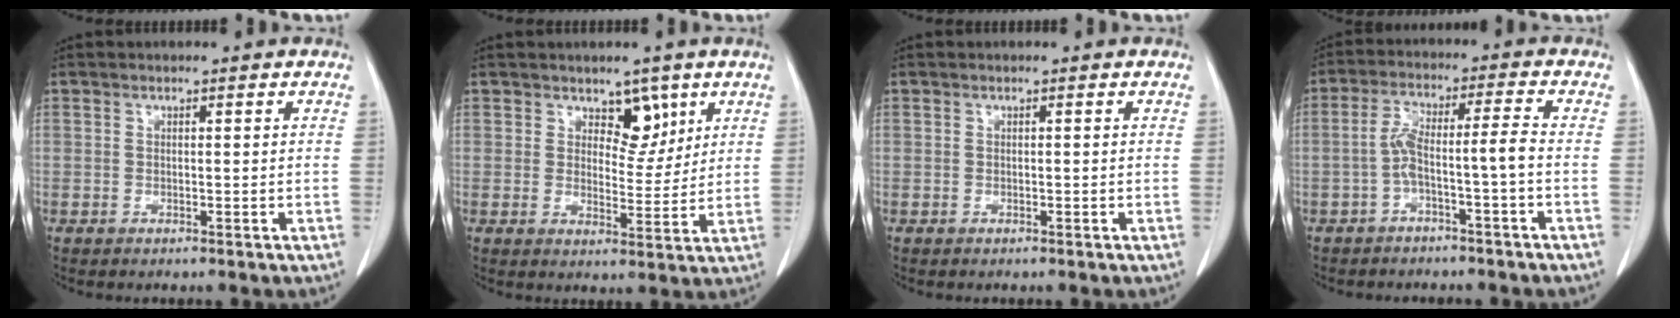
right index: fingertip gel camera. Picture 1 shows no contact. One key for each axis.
{"total": 4.9, "fx": 3.0, "fy": 2.7, "fz": 2.6, "tx": -0.025, "ty": -0.005, "tz": 0.049}
{"total": 0.0}
{"total": 5.6, "fx": -2.0, "fy": -0.1, "fz": 5.2, "tx": -0.104, "ty": 0.027, "tz": -0.033}